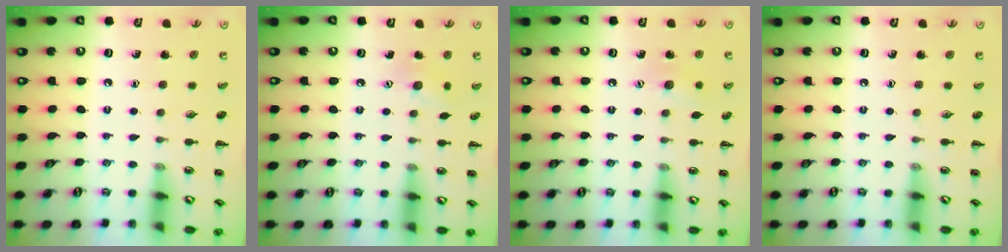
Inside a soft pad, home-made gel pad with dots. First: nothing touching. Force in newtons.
{"total": 4.8, "press": 4.6, "slide": 1.1}
{"total": 7.5, "press": 7.4, "slide": 1.5}
{"total": 0.0}